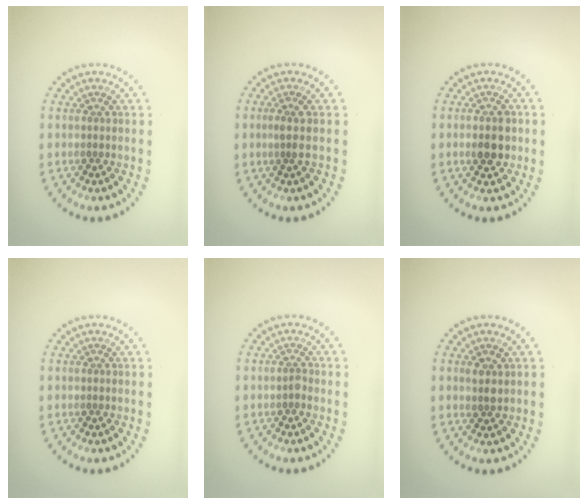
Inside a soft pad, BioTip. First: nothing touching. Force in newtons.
{"total": 1.5, "press": 1.1, "slide": 0.9}
{"total": 2.9, "press": 2.9, "slide": 0.2}
{"total": 0.0}
{"total": 0.6, "press": 0.5, "slide": 0.3}
{"total": 1.4, "press": 1.3, "slide": 0.5}